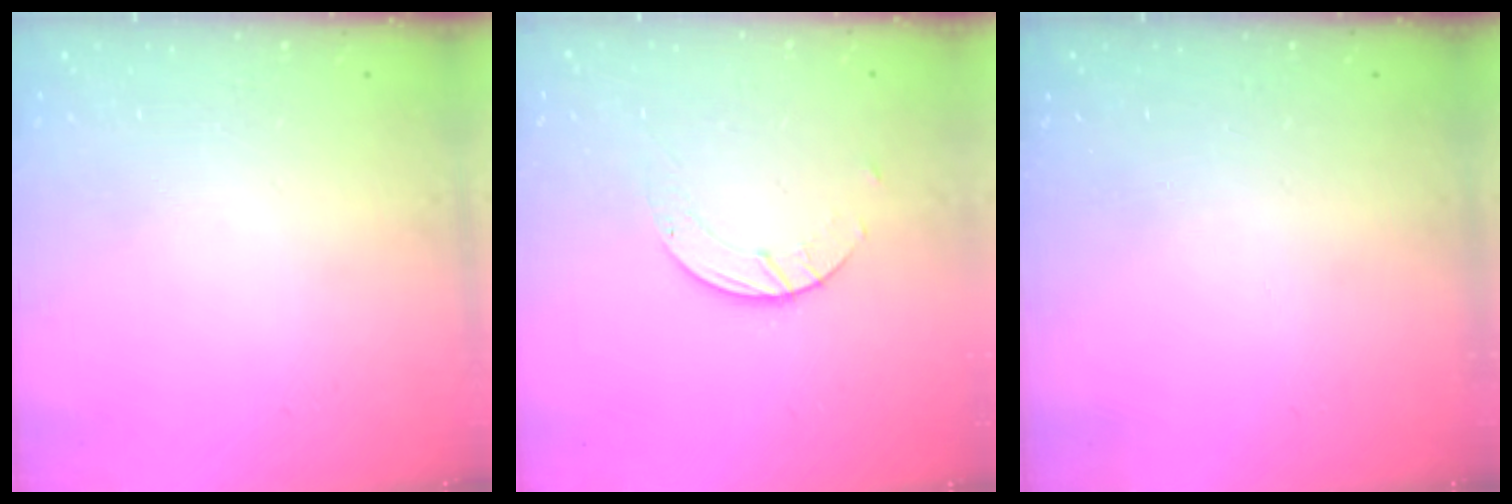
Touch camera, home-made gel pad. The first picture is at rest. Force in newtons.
{"total": 2.8, "press": 2.8, "slide": 0.3}
{"total": 0.0}